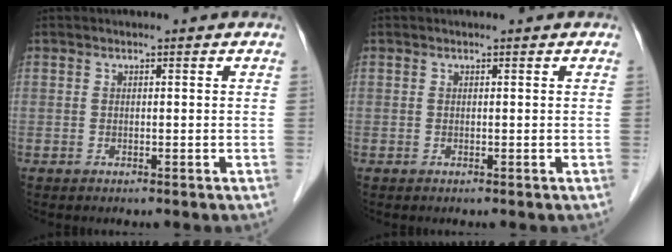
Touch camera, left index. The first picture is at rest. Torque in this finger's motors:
{"motor_torque": [-0.74, 0.35, -0.34, -0.13]}